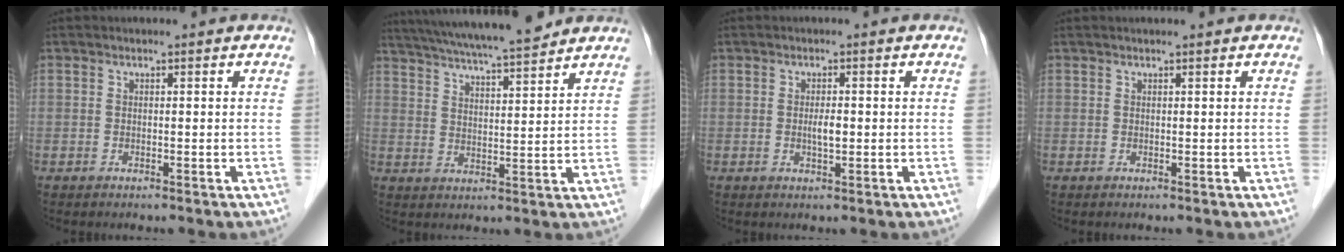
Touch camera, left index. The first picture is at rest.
{"total": 16.4, "force": [14.6, 0.7, 7.6], "torque": [-0.138, 0.026, 0.228]}
{"total": 2.2, "force": [0.1, 0.5, 2.1], "torque": [-0.043, 0.000, 0.003]}
{"total": 2.6, "force": [2.2, 0.0, 1.5], "torque": [-0.019, 0.028, 0.037]}